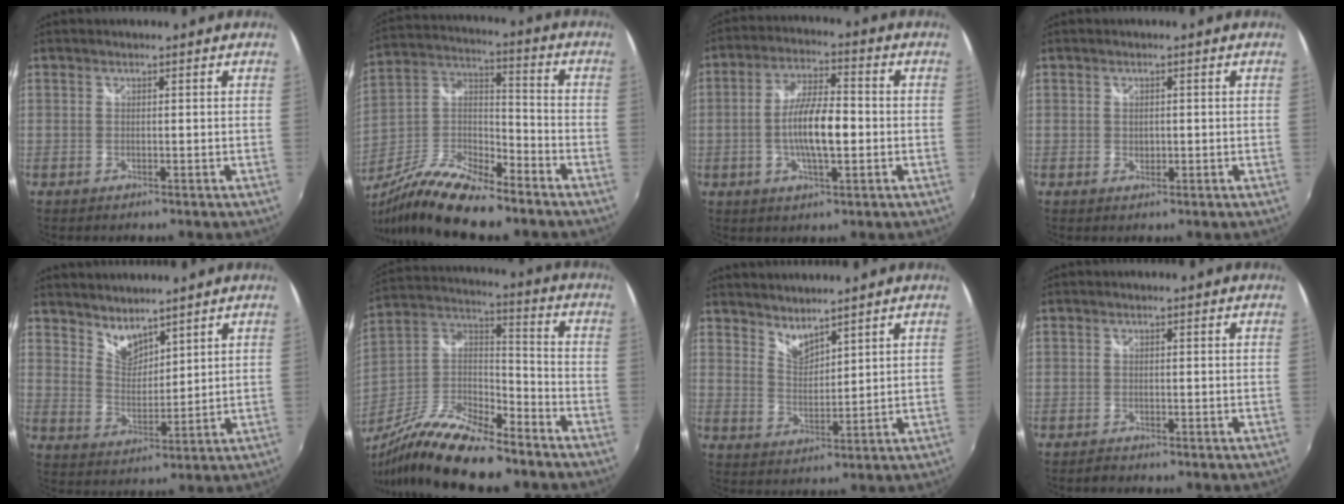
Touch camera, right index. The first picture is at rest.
{"total": 16.5, "force": [-11.6, 4.4, 10.8], "torque": [-0.231, -0.011, -0.221]}
{"total": 10.2, "force": [-1.6, 3.0, 9.6], "torque": [-0.183, 0.003, -0.028]}
{"total": 1.4, "force": [0.1, 1.1, 0.9], "torque": [-0.013, 0.000, 0.001]}
{"total": 6.1, "force": [5.4, 2.2, 2.0], "torque": [-0.023, -0.002, 0.101]}
{"total": 20.7, "force": [-15.2, 5.5, 12.9], "torque": [-0.264, -0.015, -0.276]}
{"total": 4.9, "force": [4.5, 1.1, 1.6], "torque": [-0.021, -0.005, 0.083]}
{"total": 1.1, "force": [-0.9, 0.6, 0.1], "torque": [-0.003, 0.000, -0.016]}